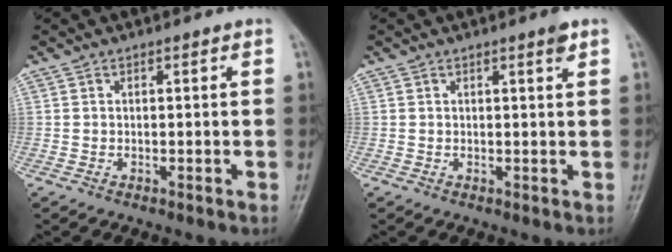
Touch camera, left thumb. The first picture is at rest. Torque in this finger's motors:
{"motor_torque": [0.50, 0.22, 0.18, -0.40, 0.00]}